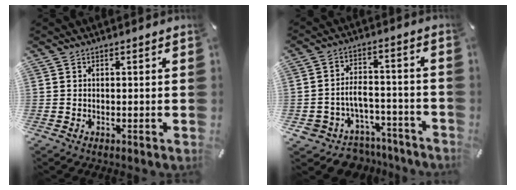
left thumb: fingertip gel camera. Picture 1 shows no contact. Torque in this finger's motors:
{"motor_torque": [0.51, 1.10, 0.28, 0.29, 0.13]}